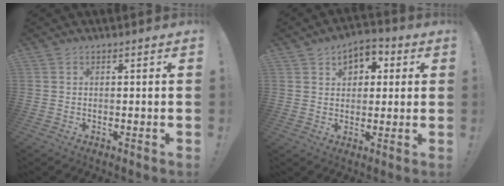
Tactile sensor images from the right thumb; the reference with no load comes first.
{"total": 6.5, "force": [2.5, 5.1, 3.1], "torque": [-0.038, -0.006, 0.043]}